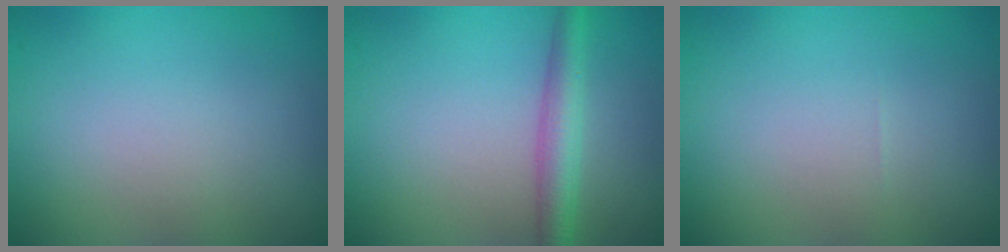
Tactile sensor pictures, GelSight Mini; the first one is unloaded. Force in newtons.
{"total": 3.4, "press": 3.4, "slide": 0.2}
{"total": 0.0}